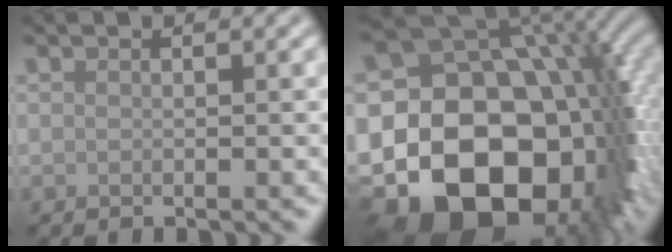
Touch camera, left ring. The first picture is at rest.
{"total": 21.8, "force": [-5.9, 14.8, 14.9], "torque": [-0.220, -0.014, -0.087]}